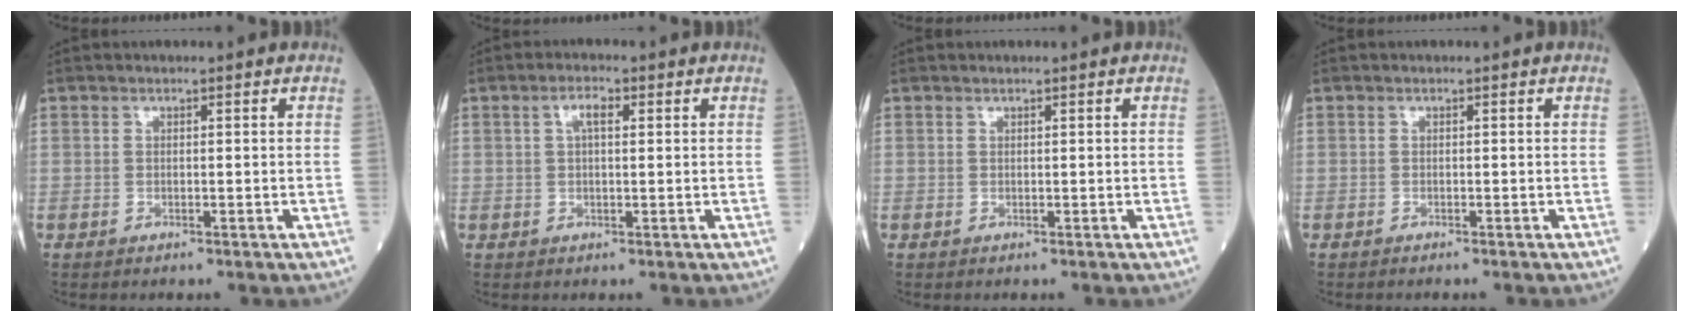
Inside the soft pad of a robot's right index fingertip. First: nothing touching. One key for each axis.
{"total": 2.6, "fx": 0.9, "fy": 0.8, "fz": 2.3, "tx": -0.048, "ty": 0.010, "tz": 0.020}
{"total": 0.0}
{"total": 0.8, "fx": -0.7, "fy": -0.1, "fz": 0.4, "tx": 0.000, "ty": 0.002, "tz": -0.007}